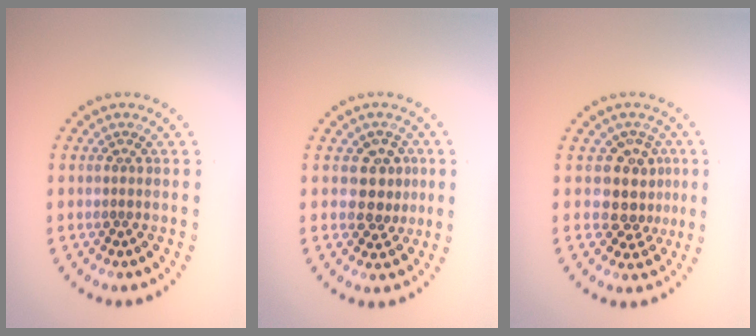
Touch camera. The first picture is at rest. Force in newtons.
{"total": 3.0, "press": 2.8, "slide": 1.1}
{"total": 3.7, "press": 3.0, "slide": 2.2}